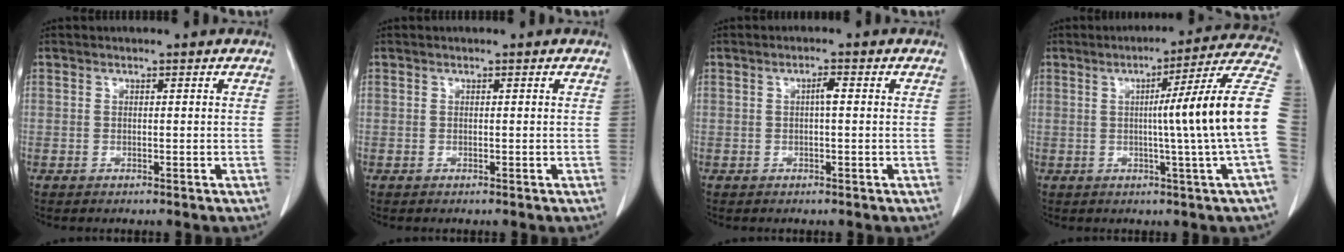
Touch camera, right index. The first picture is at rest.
{"total": 0.0}
{"total": 1.5, "force": [0.1, 0.2, 1.5], "torque": [-0.025, 0.004, 0.002]}
{"total": 15.1, "force": [-0.4, -3.1, 14.8], "torque": [-0.183, 0.004, -0.012]}